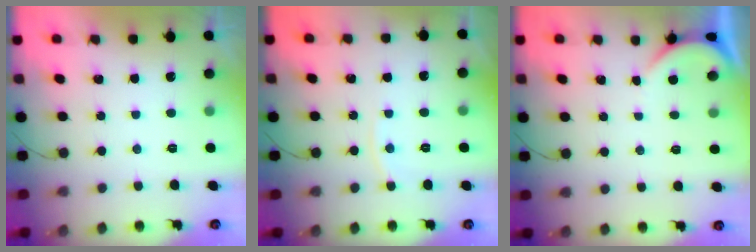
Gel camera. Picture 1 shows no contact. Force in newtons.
{"total": 2.9, "press": 2.8, "slide": 0.4}
{"total": 1.6, "press": 1.6, "slide": 0.2}